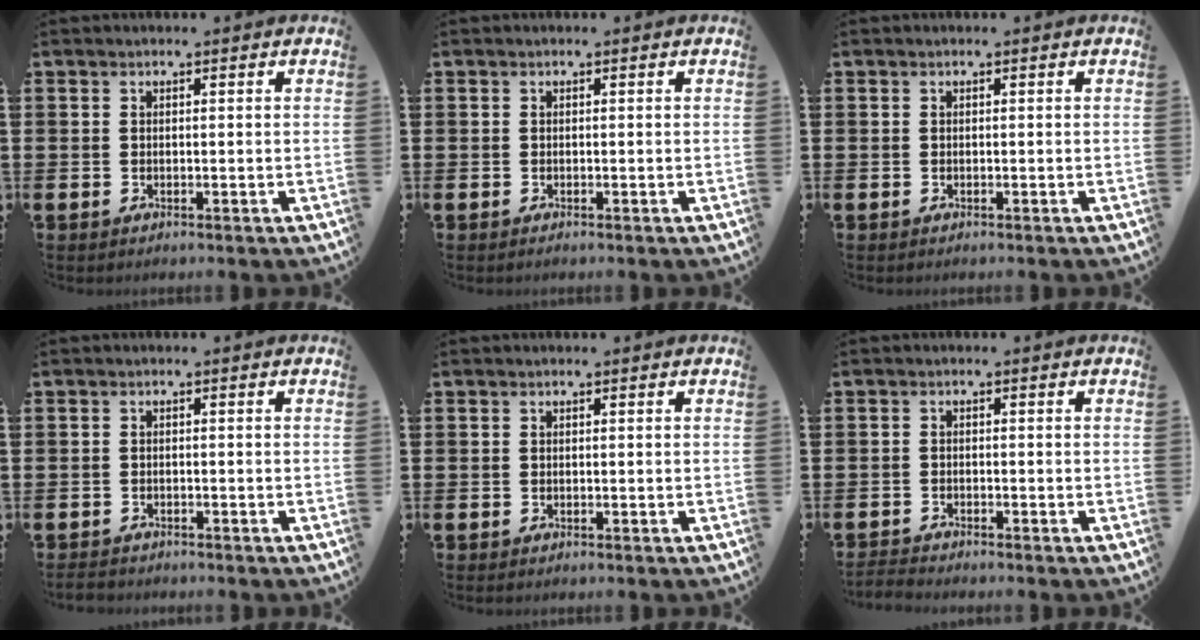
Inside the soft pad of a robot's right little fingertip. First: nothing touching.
{"total": 0.0}
{"total": 0.0}
{"total": 0.9, "force": [-0.9, 0.3, 0.2], "torque": [-0.008, 0.002, -0.019]}
{"total": 0.0}
{"total": 1.2, "force": [-1.2, 0.0, 0.2], "torque": [-0.005, 0.002, -0.024]}